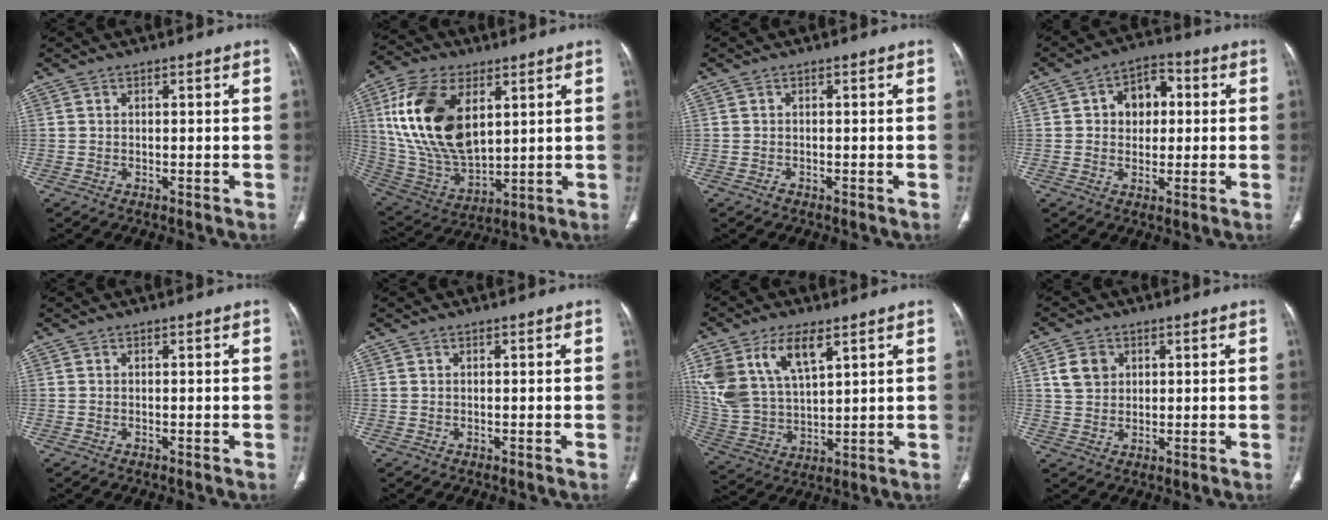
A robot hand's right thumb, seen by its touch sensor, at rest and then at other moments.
{"total": 21.1, "force": [6.3, 12.0, 16.2], "torque": [-0.298, -0.024, 0.125]}
{"total": 0.7, "force": [-0.5, 0.4, 0.3], "torque": [-0.005, 0.000, -0.011]}
{"total": 8.4, "force": [1.4, 6.2, 5.5], "torque": [-0.046, 0.014, 0.015]}
{"total": 0.0}
{"total": 0.0}
{"total": 15.0, "force": [7.5, 7.6, 10.6], "torque": [-0.206, -0.018, 0.158]}
{"total": 5.0, "force": [1.7, 4.1, 2.3], "torque": [-0.025, -0.003, 0.034]}